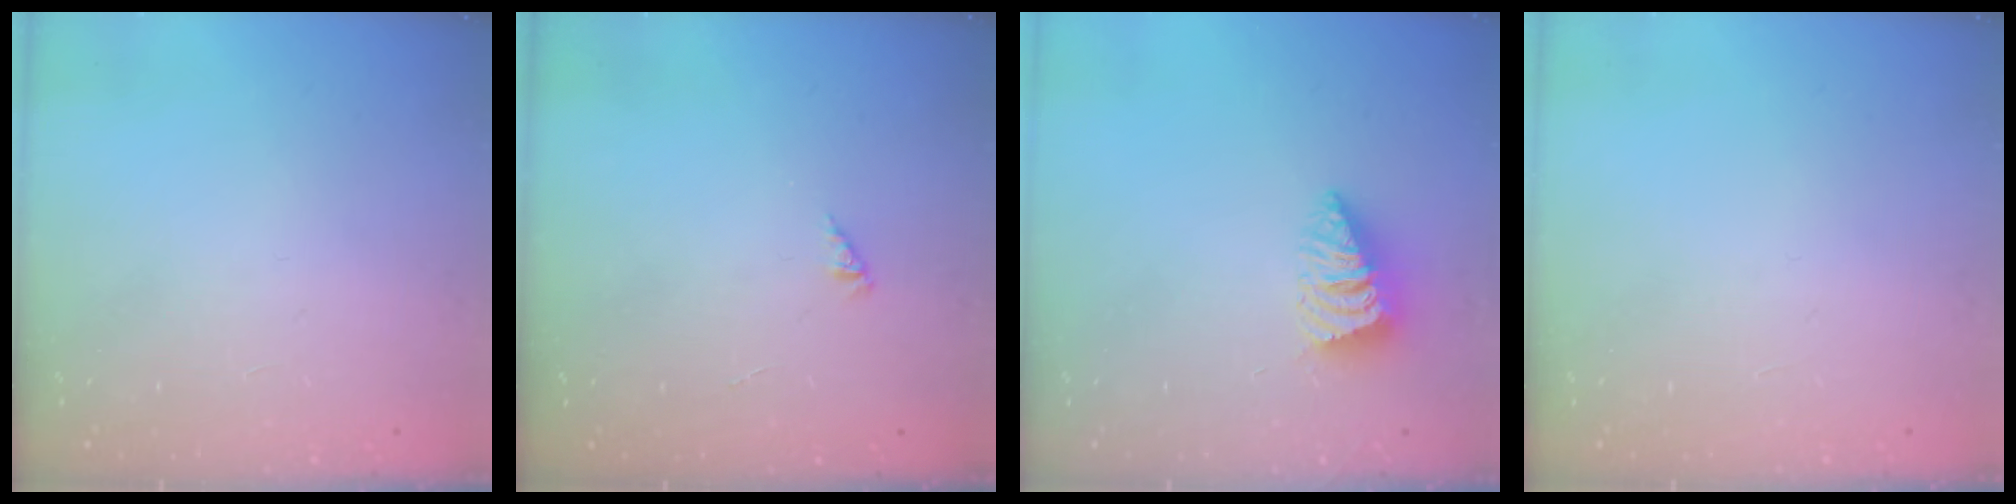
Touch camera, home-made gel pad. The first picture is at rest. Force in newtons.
{"total": 0.0}
{"total": 3.0, "press": 2.9, "slide": 0.3}
{"total": 0.0}